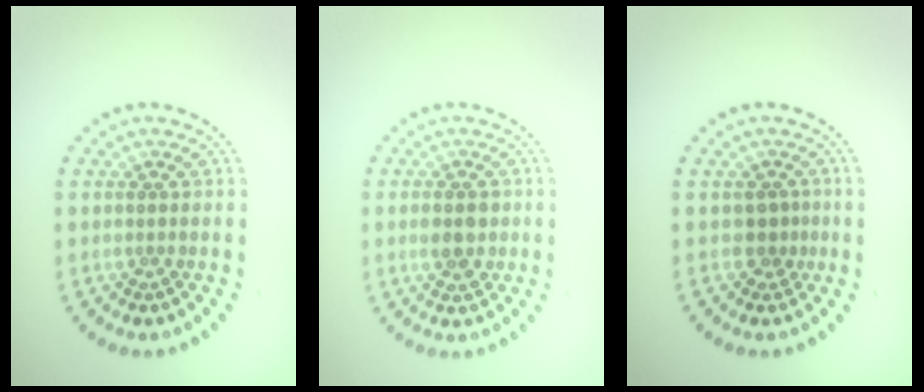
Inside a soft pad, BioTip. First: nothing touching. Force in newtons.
{"total": 2.8, "press": 2.8, "slide": 0.1}
{"total": 1.5, "press": 1.1, "slide": 1.0}